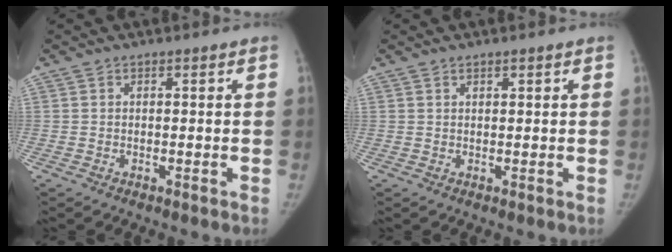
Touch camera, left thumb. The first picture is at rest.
{"total": 0.8, "force": [0.6, 0.2, 0.5], "torque": [-0.008, -0.003, 0.012]}